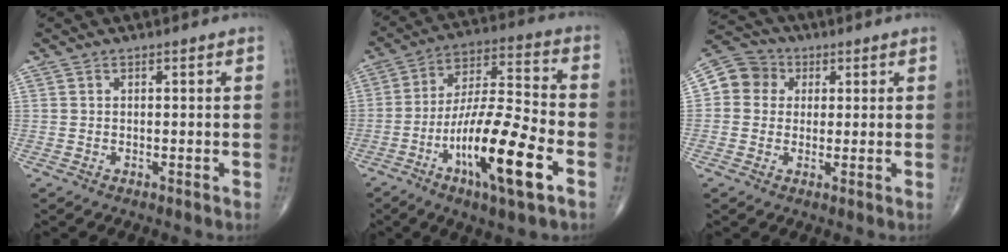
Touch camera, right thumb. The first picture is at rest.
{"total": 18.6, "force": [-7.4, 3.8, 16.6], "torque": [-0.307, 0.032, -0.127]}
{"total": 7.2, "force": [1.4, 6.7, 2.4], "torque": [-0.020, 0.012, 0.013]}